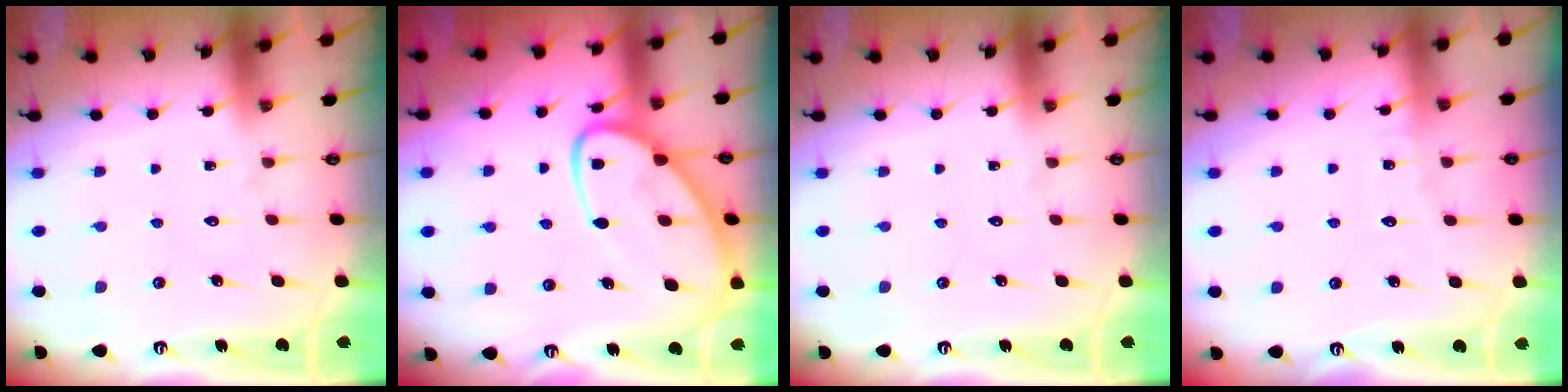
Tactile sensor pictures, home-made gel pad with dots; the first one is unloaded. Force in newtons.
{"total": 12.6, "press": 12.5, "slide": 1.0}
{"total": 0.0}
{"total": 3.1, "press": 3.1, "slide": 0.3}